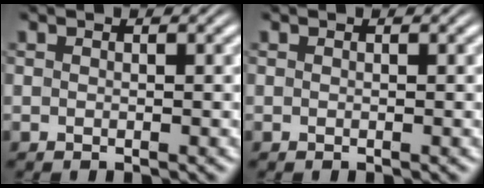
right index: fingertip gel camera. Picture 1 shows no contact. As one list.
[{"total": 0.0}]